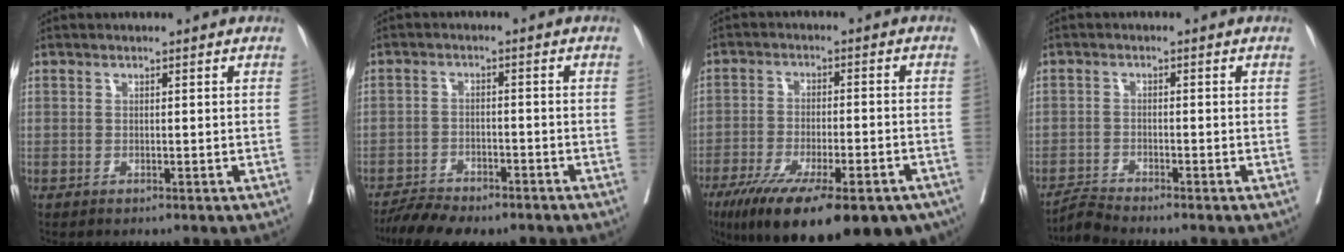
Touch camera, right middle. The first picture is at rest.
{"total": 7.8, "force": [-6.8, 2.1, 3.4], "torque": [-0.049, -0.005, -0.108]}
{"total": 22.7, "force": [-15.9, 5.6, 15.2], "torque": [-0.208, -0.033, -0.229]}
{"total": 2.6, "force": [-2.4, -0.9, -0.1], "torque": [-0.001, -0.015, -0.048]}